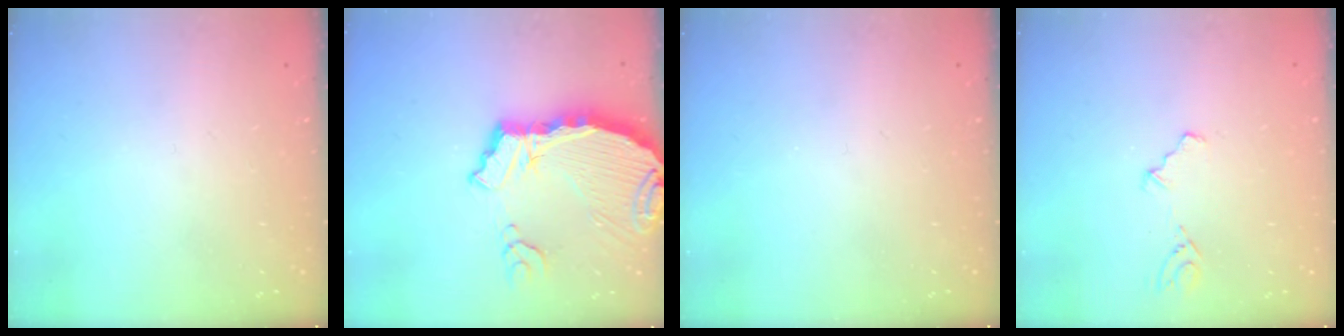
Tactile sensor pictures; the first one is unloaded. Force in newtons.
{"total": 11.1, "press": 11.0, "slide": 1.3}
{"total": 0.0}
{"total": 3.9, "press": 3.7, "slide": 1.1}